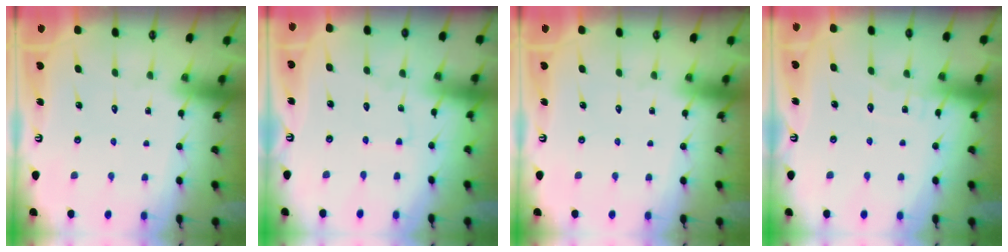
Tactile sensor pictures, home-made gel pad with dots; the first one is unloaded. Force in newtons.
{"total": 1.1, "press": 1.1, "slide": 0.2}
{"total": 0.0}
{"total": 4.0, "press": 4.0, "slide": 0.5}